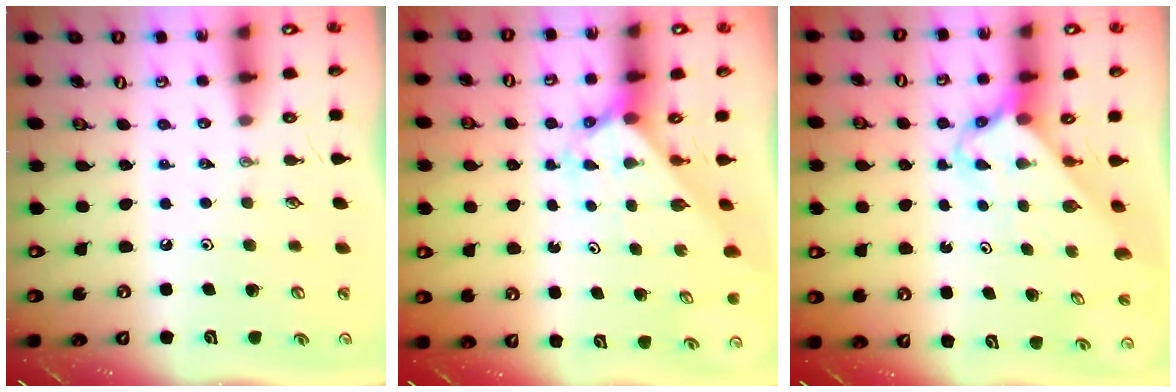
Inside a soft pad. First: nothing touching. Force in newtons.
{"total": 2.0, "press": 2.0, "slide": 0.1}
{"total": 2.5, "press": 2.5, "slide": 0.1}